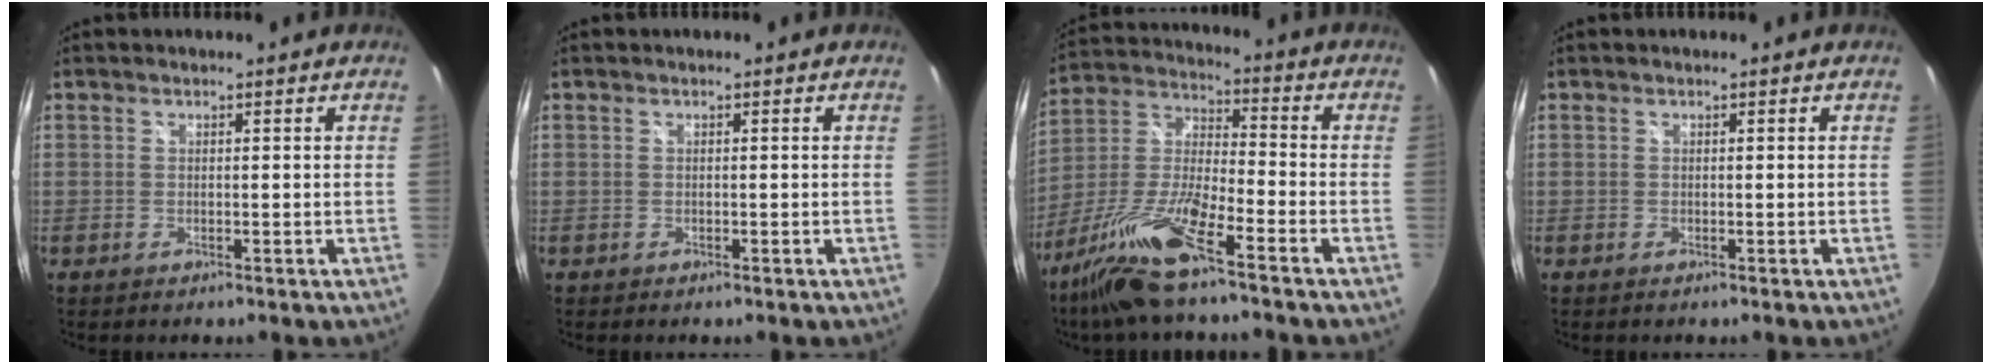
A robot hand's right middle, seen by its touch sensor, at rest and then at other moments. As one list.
[{"total": 0.0}, {"total": 14.2, "force": [-9.9, 1.5, 10.0], "torque": [-0.217, -0.010, -0.200]}, {"total": 0.0}]